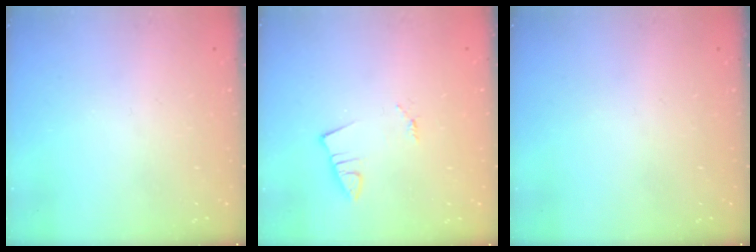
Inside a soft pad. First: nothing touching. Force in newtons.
{"total": 1.3, "press": 1.3, "slide": 0.1}
{"total": 0.0}